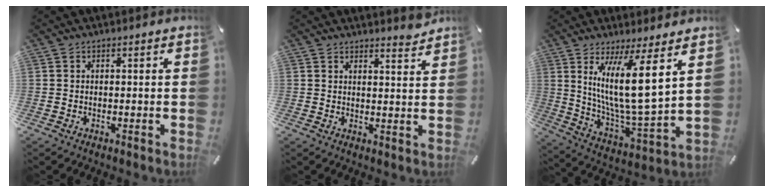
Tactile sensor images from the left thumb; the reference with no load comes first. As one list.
[{"total": 3.0, "force": [2.9, 0.3, 0.4], "torque": [0.004, -0.024, 0.051]}, {"total": 15.8, "force": [7.0, 2.5, 14.0], "torque": [-0.274, -0.049, 0.103]}]